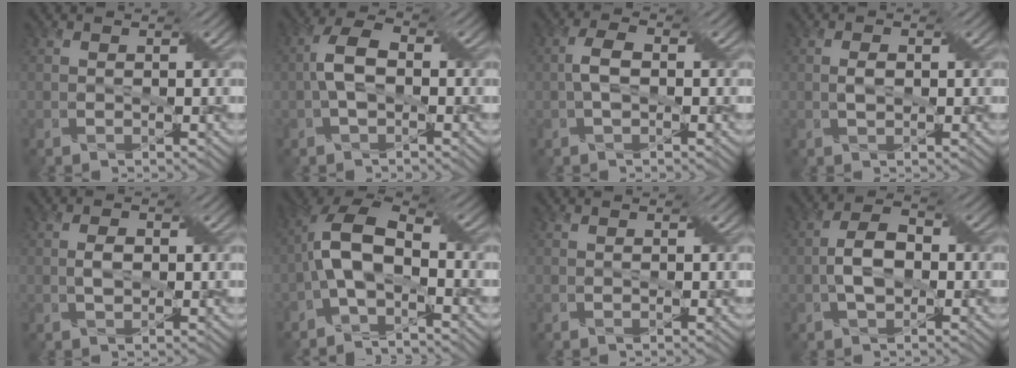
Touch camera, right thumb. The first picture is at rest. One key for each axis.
{"total": 4.8, "fx": -0.5, "fy": 2.6, "fz": 4.0, "tx": -0.087, "ty": 0.010, "tz": -0.015}
{"total": 2.9, "fx": -0.3, "fy": 1.5, "fz": 2.5, "tx": -0.056, "ty": 0.005, "tz": -0.007}
{"total": 1.5, "fx": 0.0, "fy": 0.8, "fz": 1.3, "tx": -0.027, "ty": 0.001, "tz": 0.002}
{"total": 2.1, "fx": 0.0, "fy": 1.2, "fz": 1.7, "tx": -0.035, "ty": 0.001, "tz": 0.001}
{"total": 8.2, "fx": -1.8, "fy": 4.1, "fz": 6.8, "tx": -0.140, "ty": 0.021, "tz": -0.045}
{"total": 0.0}
{"total": 5.2, "fx": -0.9, "fy": 2.9, "fz": 4.1, "tx": -0.084, "ty": 0.004, "tz": -0.018}